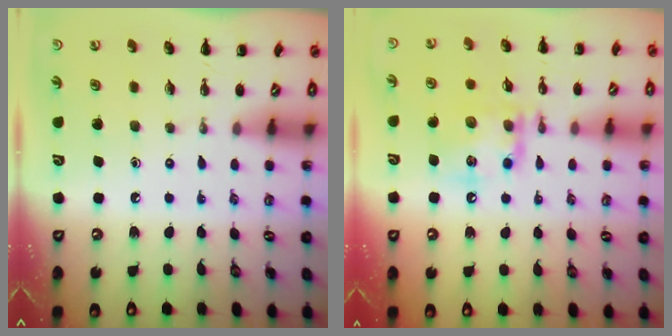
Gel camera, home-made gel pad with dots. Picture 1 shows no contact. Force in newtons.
{"total": 13.5, "press": 13.4, "slide": 1.6}